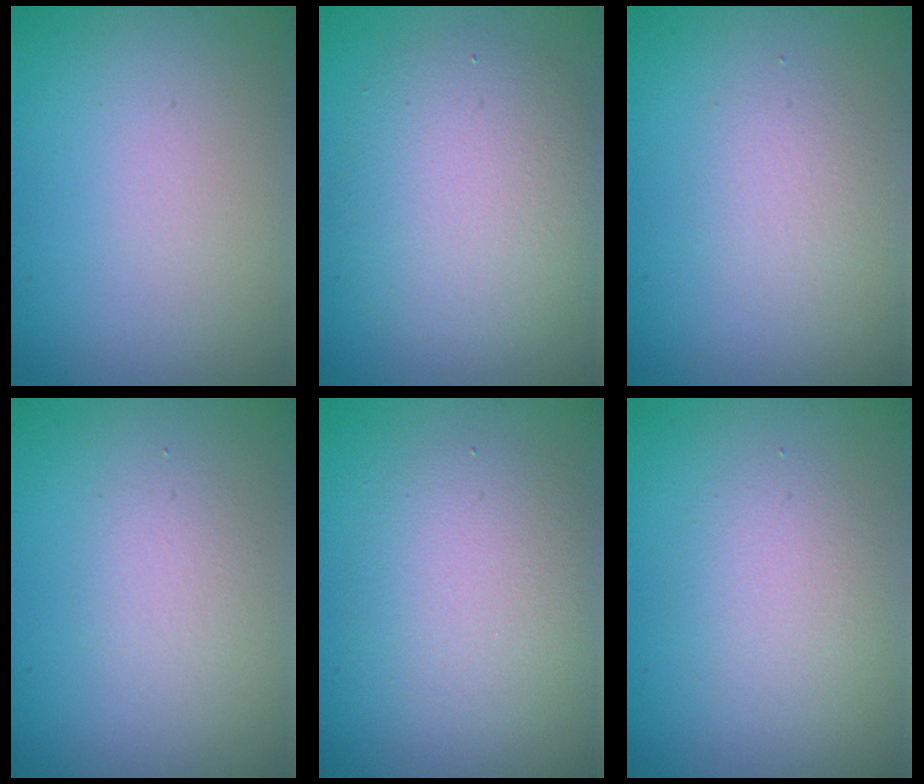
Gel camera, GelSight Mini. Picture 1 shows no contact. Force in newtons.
{"total": 5.5, "press": 5.5, "slide": 0.2}
{"total": 1.5, "press": 1.5, "slide": 0.1}
{"total": 1.5, "press": 1.5, "slide": 0.1}
{"total": 4.0, "press": 3.9, "slide": 0.2}
{"total": 2.4, "press": 2.4, "slide": 0.3}